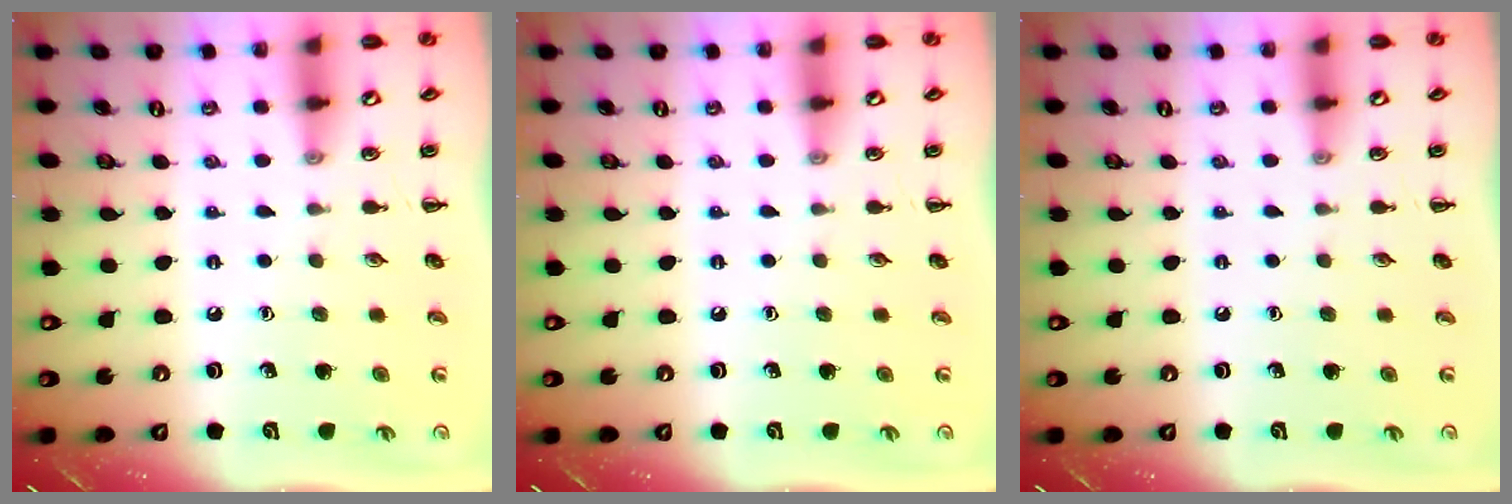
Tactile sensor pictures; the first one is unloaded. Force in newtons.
{"total": 0.0}
{"total": 0.0}